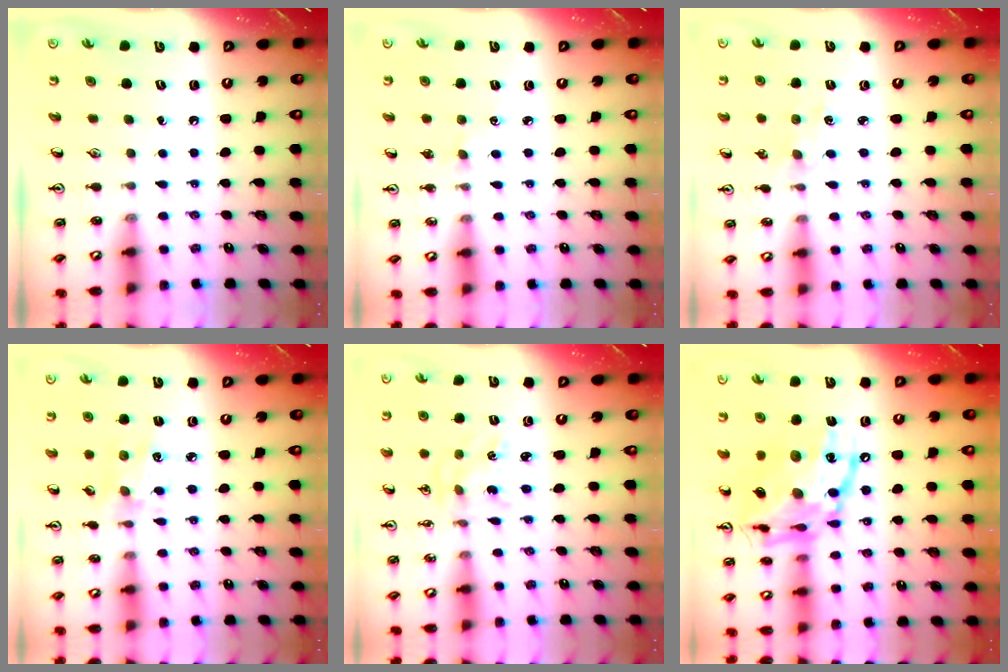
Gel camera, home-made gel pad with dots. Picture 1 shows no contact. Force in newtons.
{"total": 2.0, "press": 2.0, "slide": 0.3}
{"total": 0.7, "press": 0.7, "slide": 0.2}
{"total": 4.2, "press": 4.1, "slide": 1.0}
{"total": 1.7, "press": 1.7, "slide": 0.3}
{"total": 22.2, "press": 22.1, "slide": 1.8}